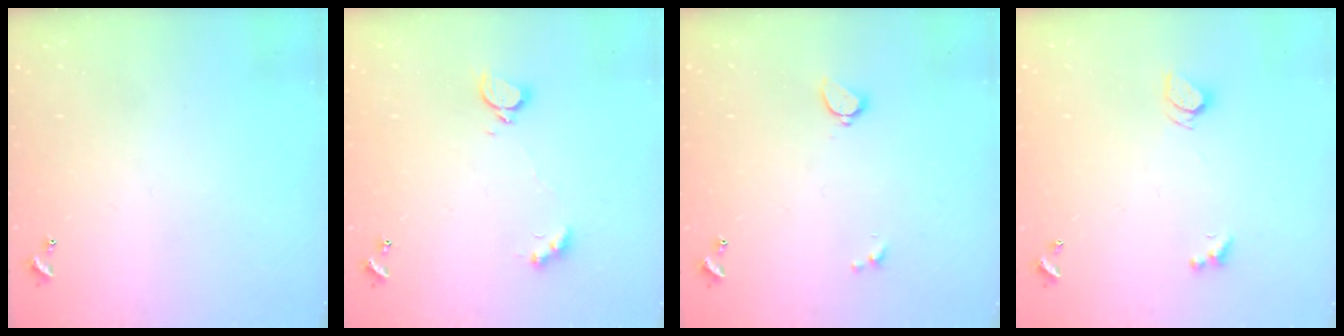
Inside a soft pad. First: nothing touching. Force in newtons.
{"total": 2.5, "press": 2.4, "slide": 0.5}
{"total": 1.7, "press": 1.6, "slide": 0.5}
{"total": 2.5, "press": 2.4, "slide": 0.6}